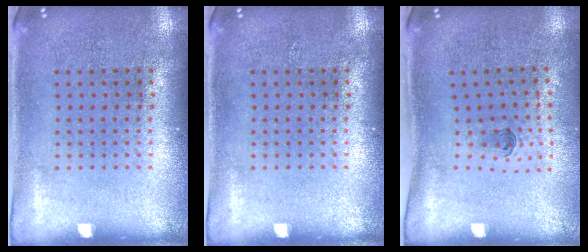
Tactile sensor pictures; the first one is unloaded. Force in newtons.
{"total": 0.0}
{"total": 0.6, "press": 0.3, "slide": 0.5}